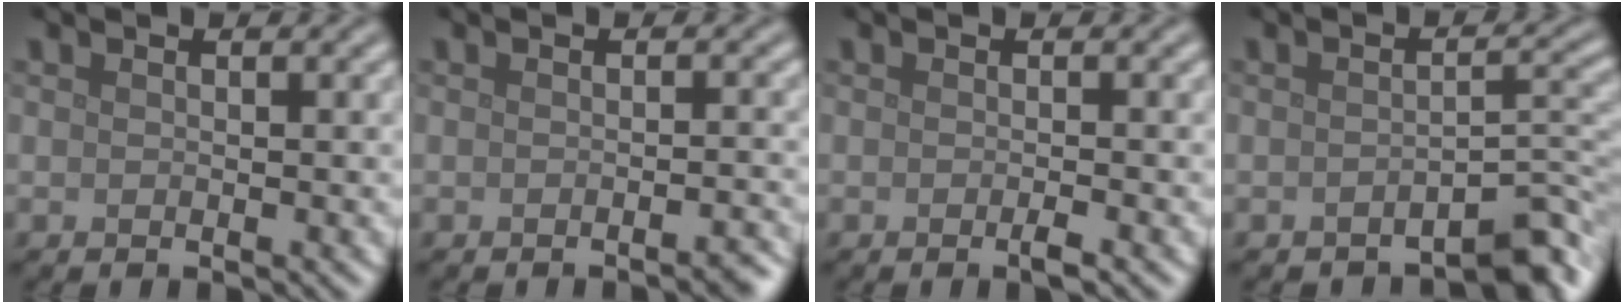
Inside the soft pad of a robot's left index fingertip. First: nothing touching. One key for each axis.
{"total": 1.6, "fx": -1.0, "fy": 0.4, "fz": 1.1, "tx": -0.008, "ty": 0.001, "tz": -0.016}
{"total": 1.1, "fx": -0.5, "fy": 0.1, "fz": 0.9, "tx": -0.014, "ty": -0.002, "tz": -0.010}
{"total": 3.8, "fx": -2.9, "fy": 0.9, "fz": 2.2, "tx": -0.021, "ty": 0.009, "tz": -0.042}